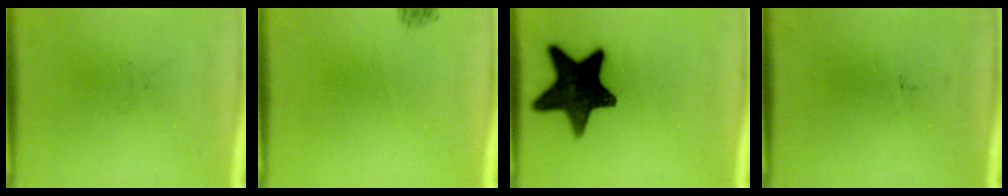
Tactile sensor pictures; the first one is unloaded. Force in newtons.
{"total": 1.0}
{"total": 15.9}
{"total": 0.0}